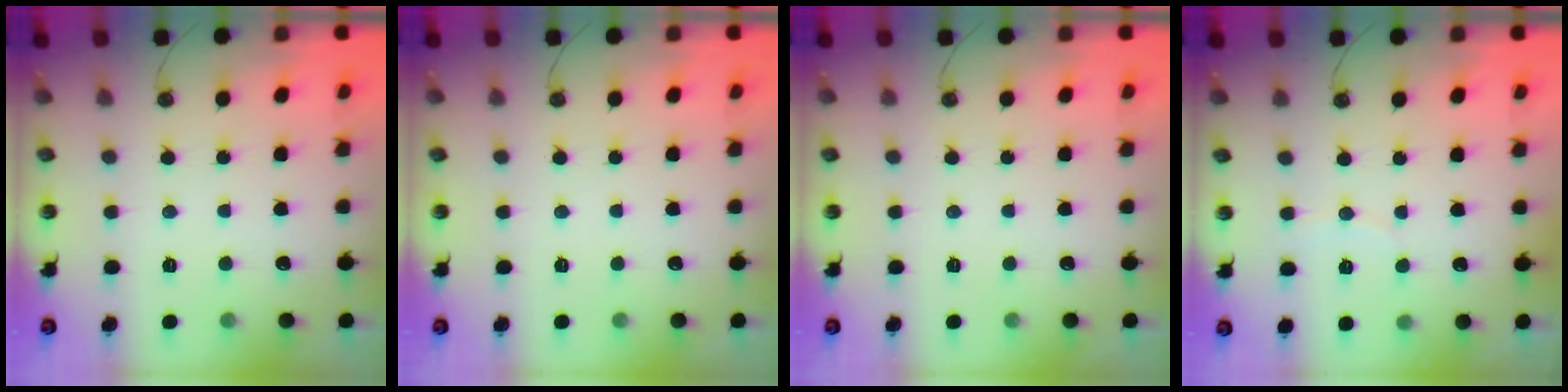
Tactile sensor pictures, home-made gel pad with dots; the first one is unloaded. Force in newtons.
{"total": 0.0}
{"total": 0.0}
{"total": 2.3, "press": 2.3, "slide": 0.3}